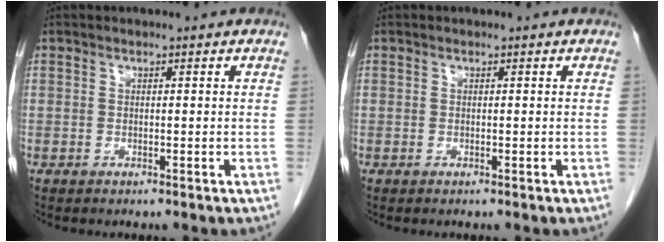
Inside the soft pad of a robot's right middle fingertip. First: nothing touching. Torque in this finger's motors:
{"motor_torque": [0.21, 0.31, -0.02, -0.01]}